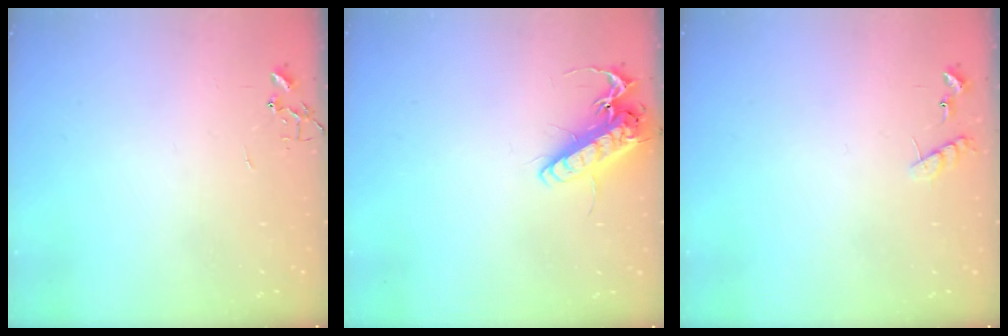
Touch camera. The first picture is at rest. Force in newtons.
{"total": 13.8, "press": 13.6, "slide": 2.4}
{"total": 6.7, "press": 6.7, "slide": 0.4}